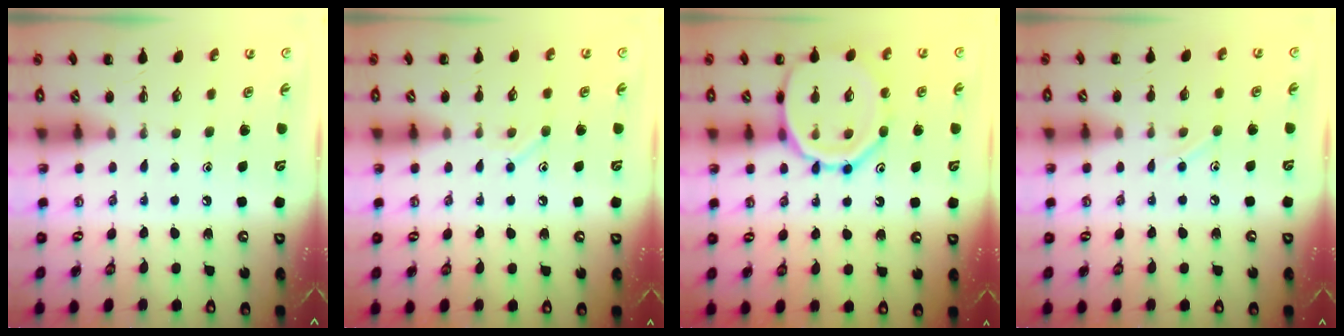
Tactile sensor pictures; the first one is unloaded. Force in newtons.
{"total": 7.4, "press": 7.2, "slide": 1.4}
{"total": 14.9, "press": 14.8, "slide": 0.9}
{"total": 4.5, "press": 4.3, "slide": 1.1}